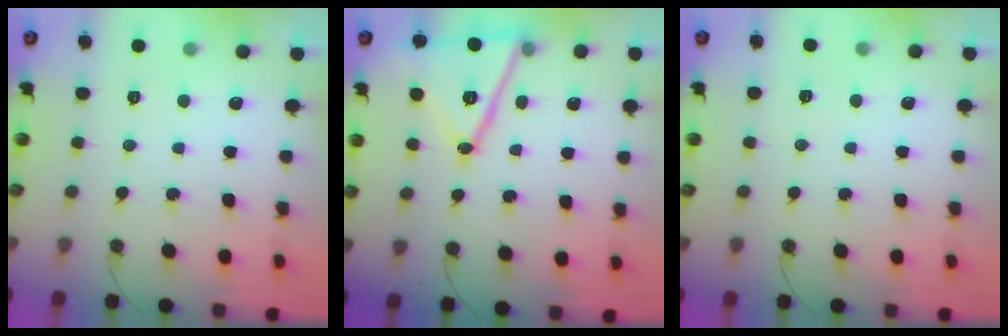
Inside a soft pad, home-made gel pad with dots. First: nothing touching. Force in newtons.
{"total": 17.1, "press": 16.8, "slide": 3.4}
{"total": 5.2, "press": 2.8, "slide": 4.4}